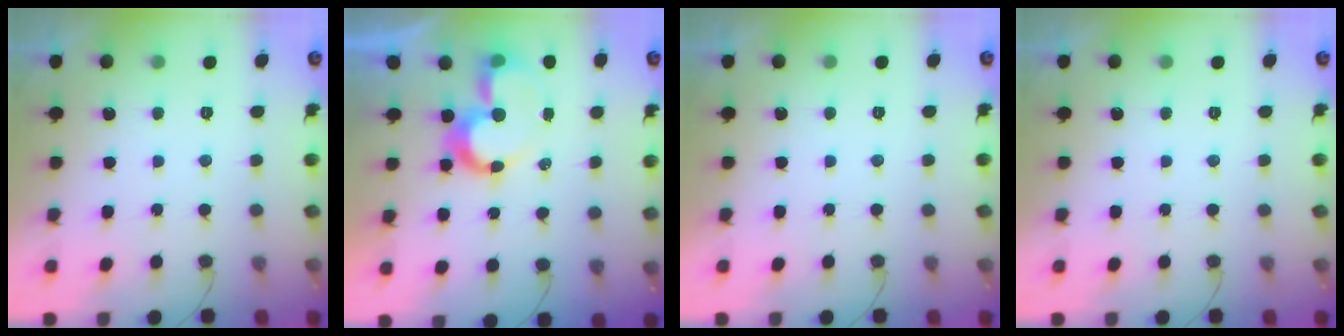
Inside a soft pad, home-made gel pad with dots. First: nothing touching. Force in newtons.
{"total": 9.3, "press": 9.2, "slide": 1.5}
{"total": 1.9, "press": 1.9, "slide": 0.1}
{"total": 0.0}